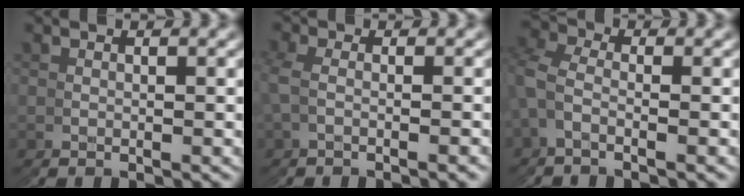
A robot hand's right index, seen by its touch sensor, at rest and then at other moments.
{"total": 1.2, "force": [0.1, -1.1, -0.5], "torque": [-0.003, 0.015, -0.006]}
{"total": 3.3, "force": [0.2, 3.3, 0.5], "torque": [-0.023, 0.021, -0.017]}